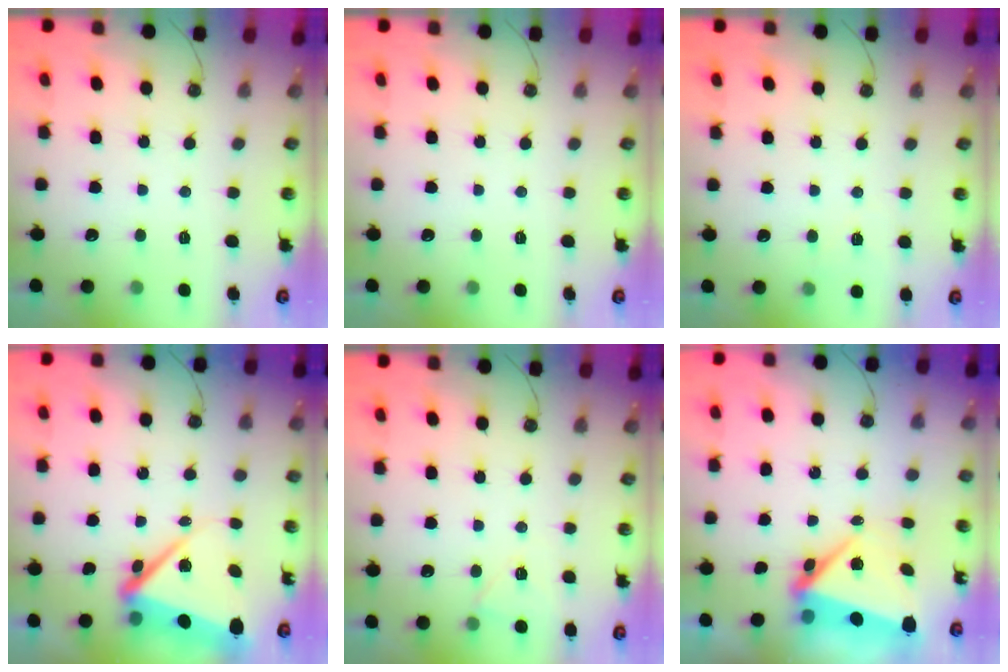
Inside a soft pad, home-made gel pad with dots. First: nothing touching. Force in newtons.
{"total": 0.0}
{"total": 3.7, "press": 3.6, "slide": 1.0}
{"total": 10.0, "press": 9.9, "slide": 1.7}
{"total": 5.7, "press": 5.2, "slide": 2.3}
{"total": 6.9, "press": 6.8, "slide": 1.0}